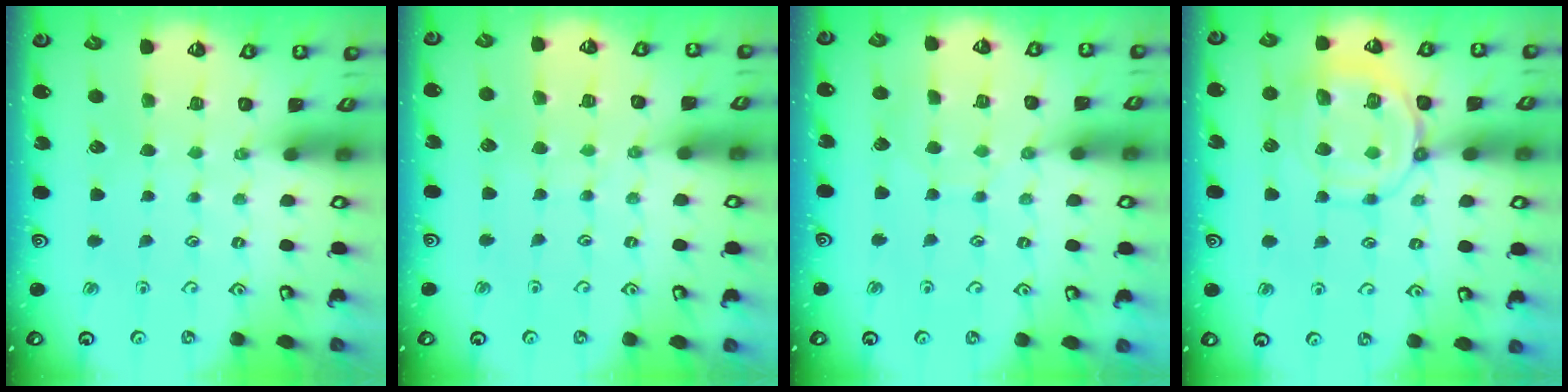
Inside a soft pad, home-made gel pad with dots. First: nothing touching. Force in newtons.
{"total": 3.8, "press": 3.8, "slide": 0.5}
{"total": 4.1, "press": 4.1, "slide": 0.4}
{"total": 11.2, "press": 11.1, "slide": 1.2}